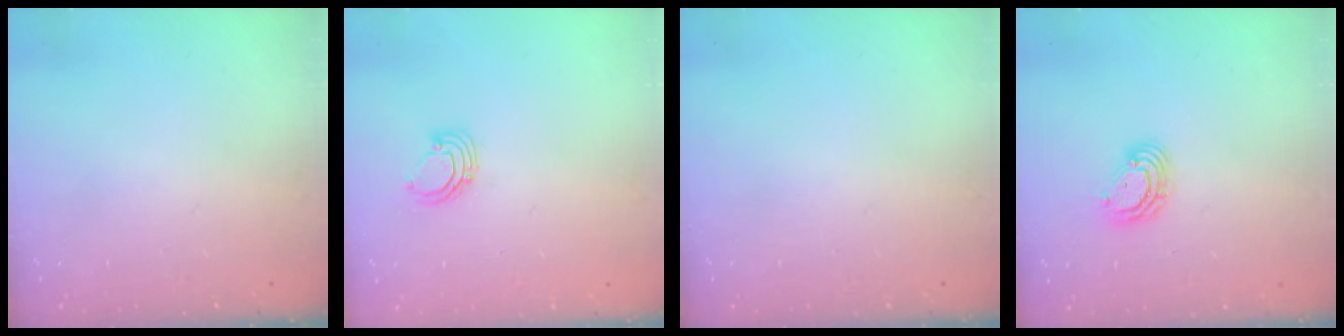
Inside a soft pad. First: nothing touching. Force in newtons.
{"total": 2.6, "press": 2.6, "slide": 0.2}
{"total": 0.0}
{"total": 6.2, "press": 6.1, "slide": 1.0}